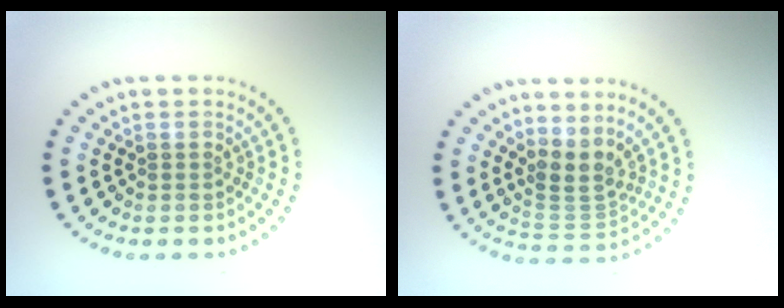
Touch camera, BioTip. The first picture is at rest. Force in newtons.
{"total": 2.9, "press": 2.1, "slide": 2.0}